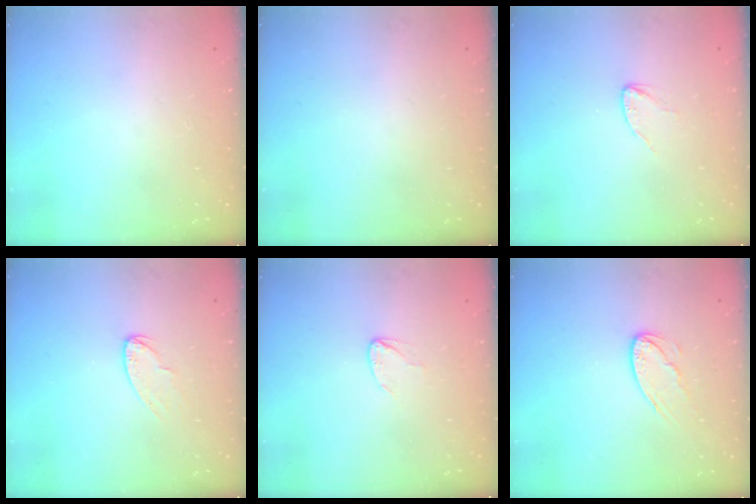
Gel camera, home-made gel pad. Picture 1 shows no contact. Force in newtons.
{"total": 0.0}
{"total": 2.3, "press": 2.3, "slide": 0.2}
{"total": 6.4, "press": 6.4, "slide": 0.6}
{"total": 2.7, "press": 2.7, "slide": 0.3}
{"total": 8.4, "press": 8.4, "slide": 0.4}